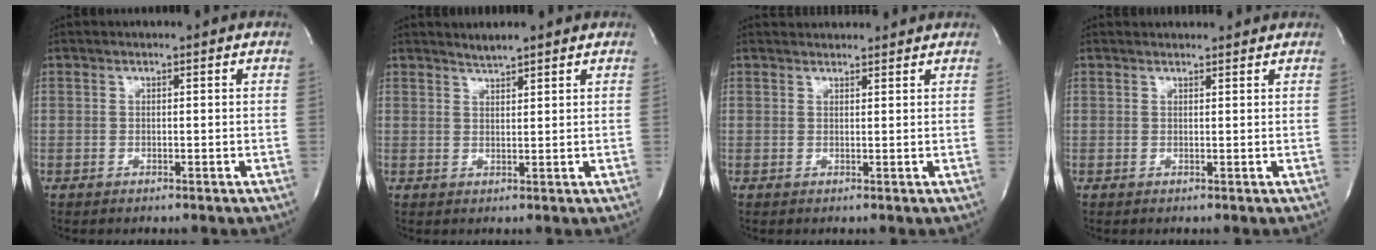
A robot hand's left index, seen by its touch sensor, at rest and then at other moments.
{"total": 2.2, "force": [2.1, 0.1, 0.8], "torque": [-0.019, 0.004, 0.037]}
{"total": 4.7, "force": [4.6, 0.8, 0.5], "torque": [-0.007, 0.026, 0.056]}
{"total": 4.3, "force": [4.2, 0.8, 0.6], "torque": [-0.008, 0.023, 0.048]}